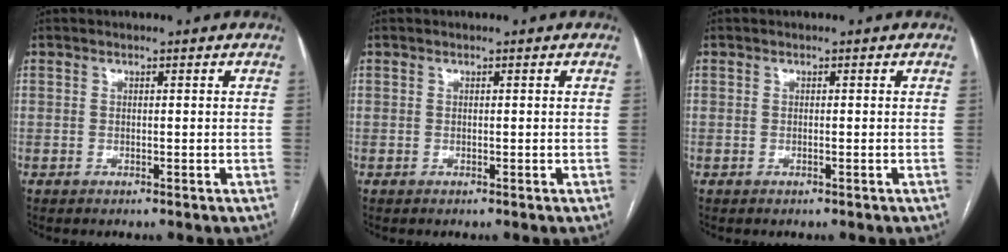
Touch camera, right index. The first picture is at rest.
{"total": 0.0}
{"total": 0.0}